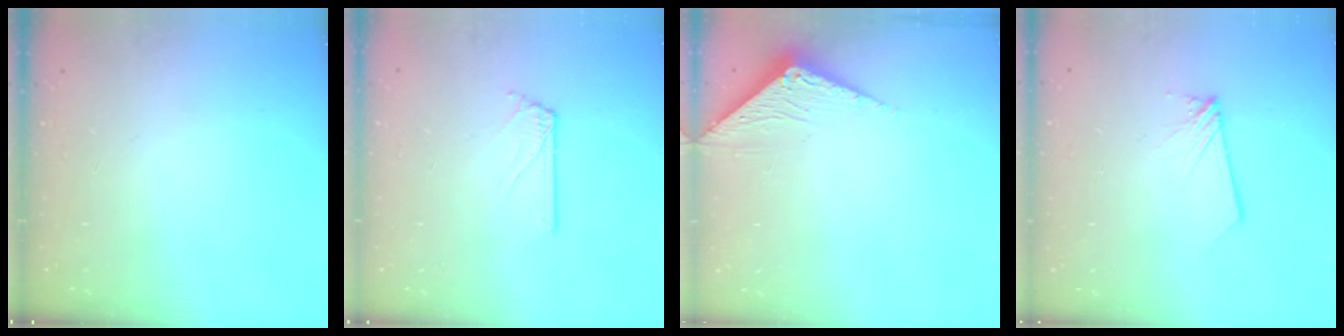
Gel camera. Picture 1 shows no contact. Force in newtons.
{"total": 1.5, "press": 1.5, "slide": 0.1}
{"total": 3.4, "press": 3.4, "slide": 0.3}
{"total": 1.7, "press": 1.7, "slide": 0.1}